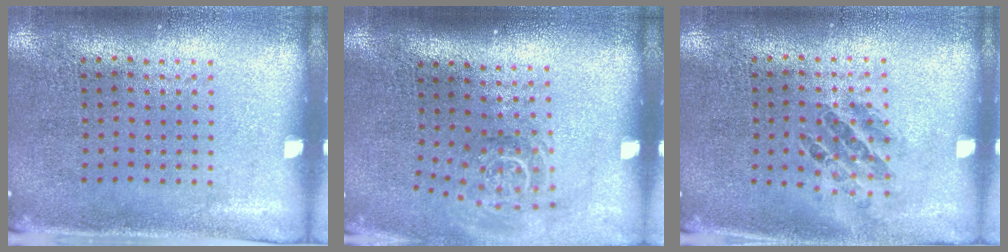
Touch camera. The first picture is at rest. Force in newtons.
{"total": 1.7, "press": 1.2, "slide": 1.2}
{"total": 1.0, "press": 0.8, "slide": 0.5}